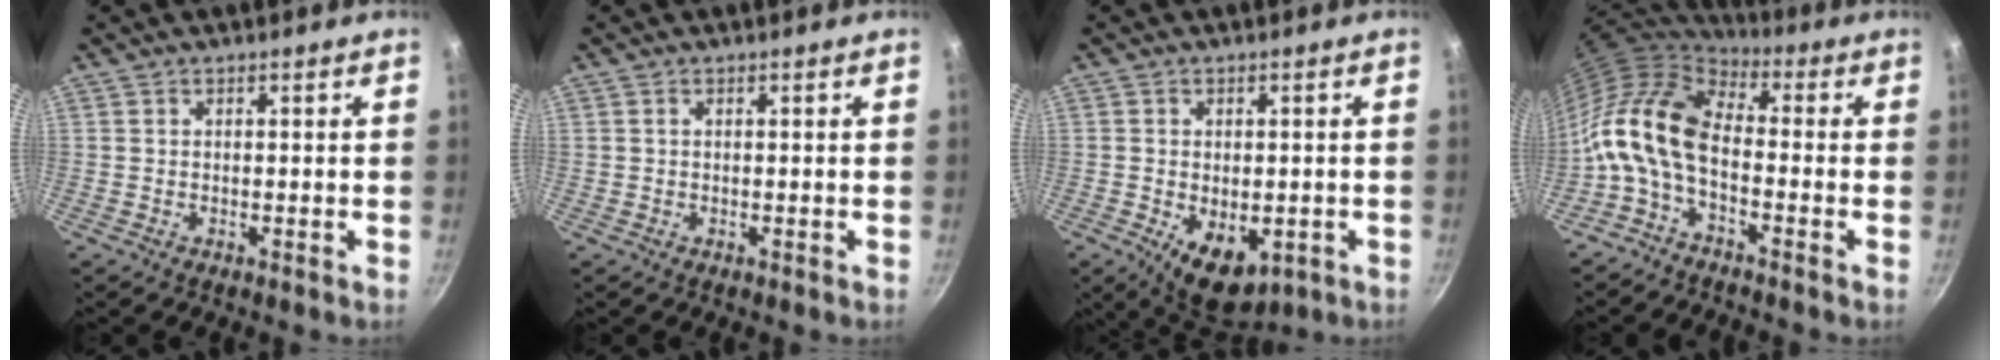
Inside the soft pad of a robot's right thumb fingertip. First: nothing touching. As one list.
[{"total": 0.0}, {"total": 9.5, "force": [-2.8, 5.8, 7.0], "torque": [-0.075, -0.003, -0.023]}, {"total": 13.6, "force": [-2.7, 7.4, 11.1], "torque": [-0.211, 0.034, -0.073]}]